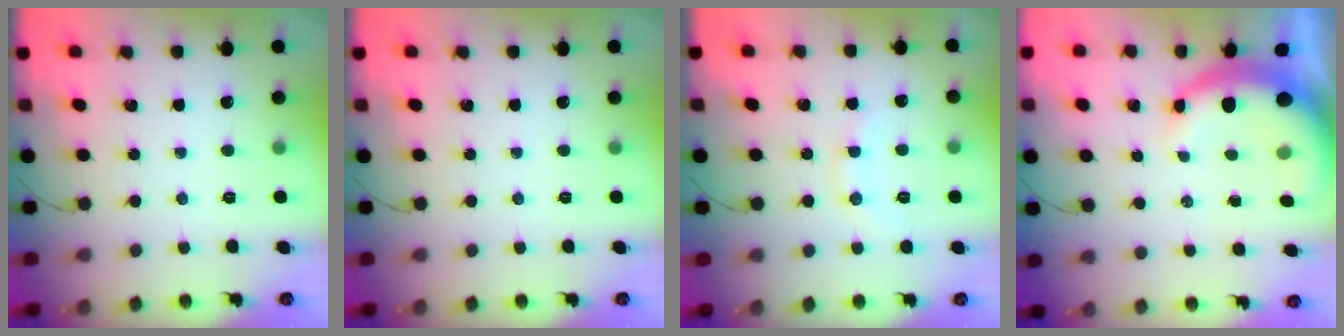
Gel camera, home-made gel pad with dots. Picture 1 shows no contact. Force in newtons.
{"total": 0.0}
{"total": 8.6, "press": 8.6, "slide": 1.0}
{"total": 8.5, "press": 8.4, "slide": 1.5}